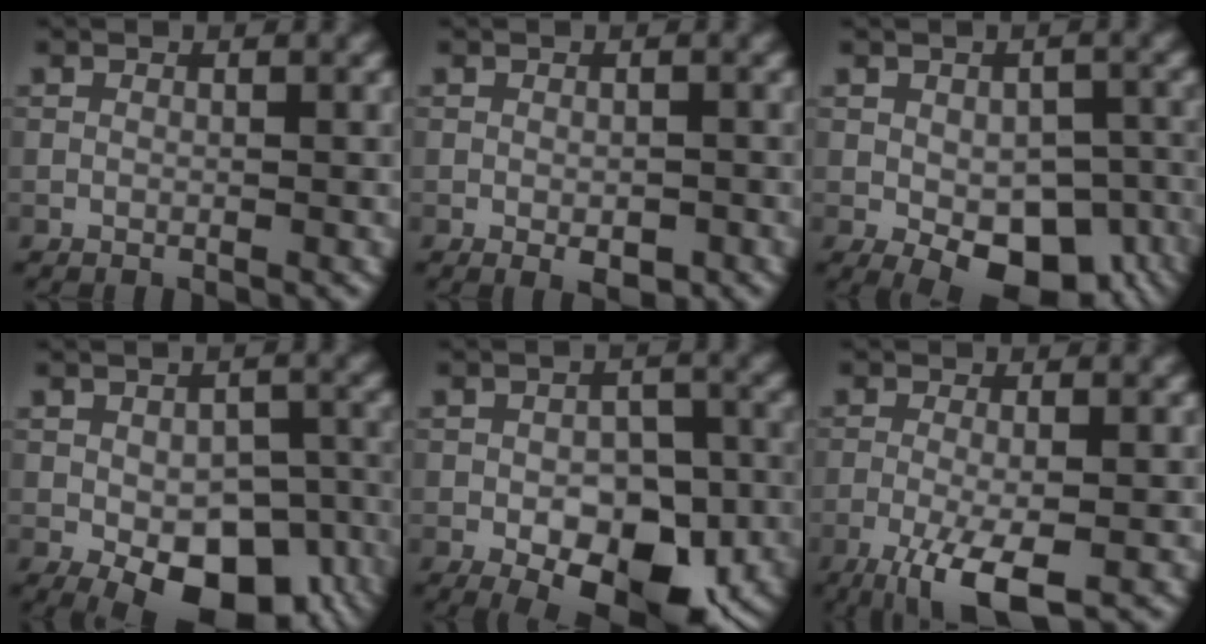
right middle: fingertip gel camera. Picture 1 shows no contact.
{"total": 1.9, "force": [-0.8, 0.9, 1.5], "torque": [-0.021, -0.003, -0.009]}
{"total": 9.3, "force": [-4.0, 4.8, 6.9], "torque": [-0.106, -0.025, -0.046]}
{"total": 10.9, "force": [-4.9, 5.5, 8.0], "torque": [-0.118, -0.026, -0.056]}
{"total": 9.0, "force": [-3.5, 4.8, 6.8], "torque": [-0.104, -0.013, -0.048]}
{"total": 5.9, "force": [-2.9, 1.5, 4.9], "torque": [-0.096, -0.006, -0.056]}